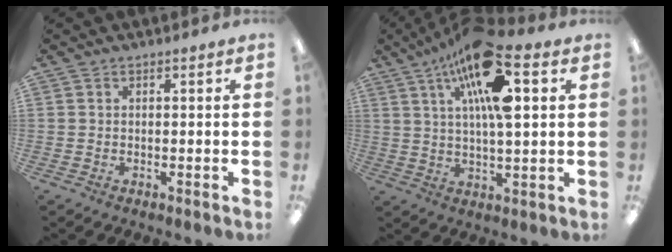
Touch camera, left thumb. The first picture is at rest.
{"total": 17.4, "force": [7.7, 6.3, 14.2], "torque": [-0.242, -0.013, 0.128]}